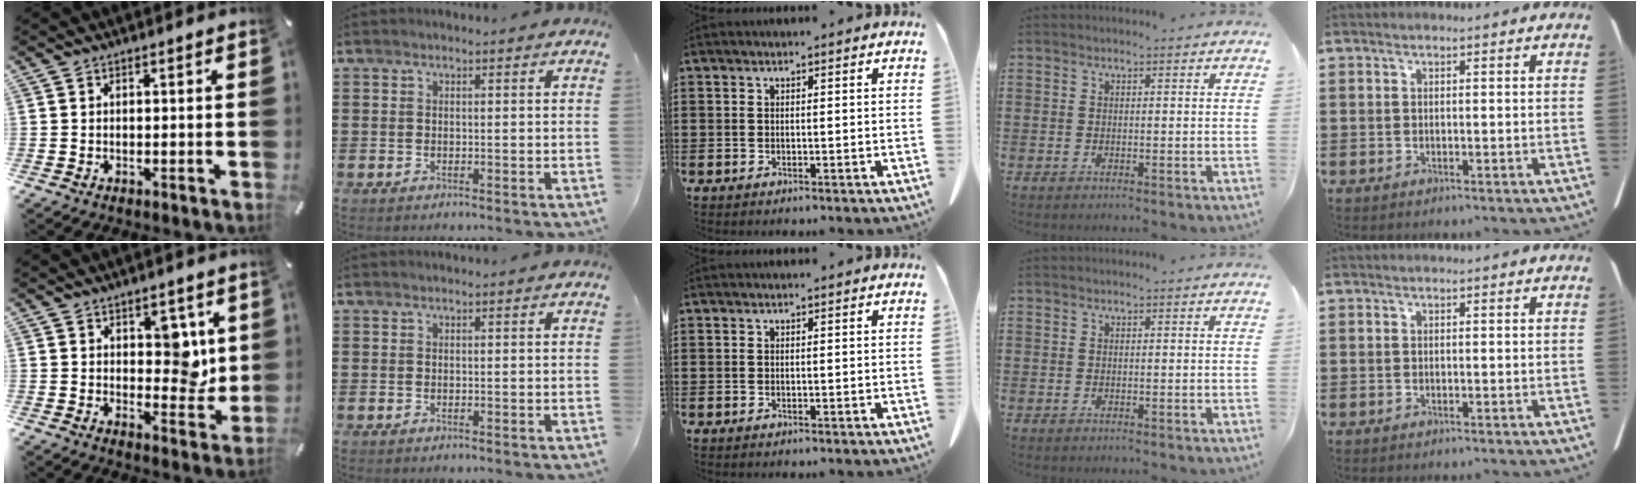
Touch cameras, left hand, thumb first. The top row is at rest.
{"thumb": {"total": 7.3, "force": [2.8, 5.1, 4.5], "torque": [-0.037, -0.015, 0.041]}}